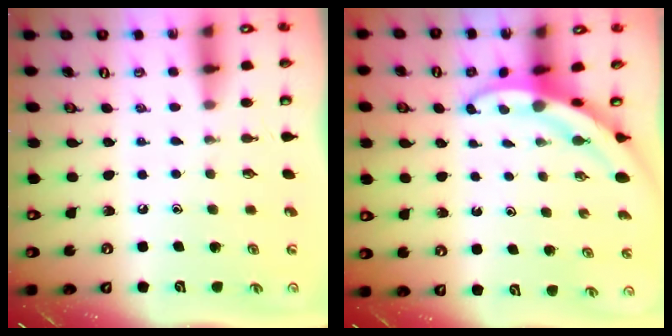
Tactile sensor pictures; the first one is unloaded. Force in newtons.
{"total": 3.3, "press": 3.3, "slide": 0.2}